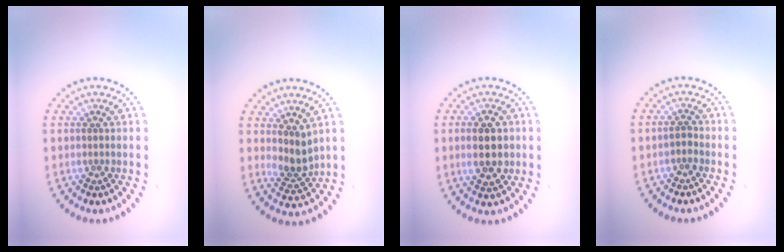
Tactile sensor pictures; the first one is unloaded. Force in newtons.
{"total": 2.5, "press": 1.9, "slide": 1.6}
{"total": 4.1, "press": 4.1, "slide": 0.1}
{"total": 1.0, "press": 0.9, "slide": 0.4}